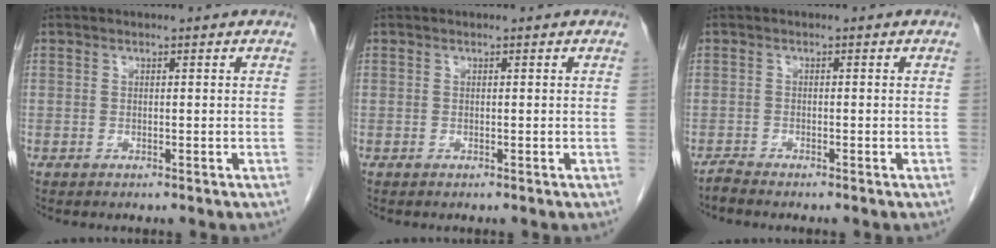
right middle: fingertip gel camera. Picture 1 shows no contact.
{"total": 0.0}
{"total": 1.2, "force": [-1.1, -0.2, 0.1], "torque": [-0.005, -0.004, -0.024]}